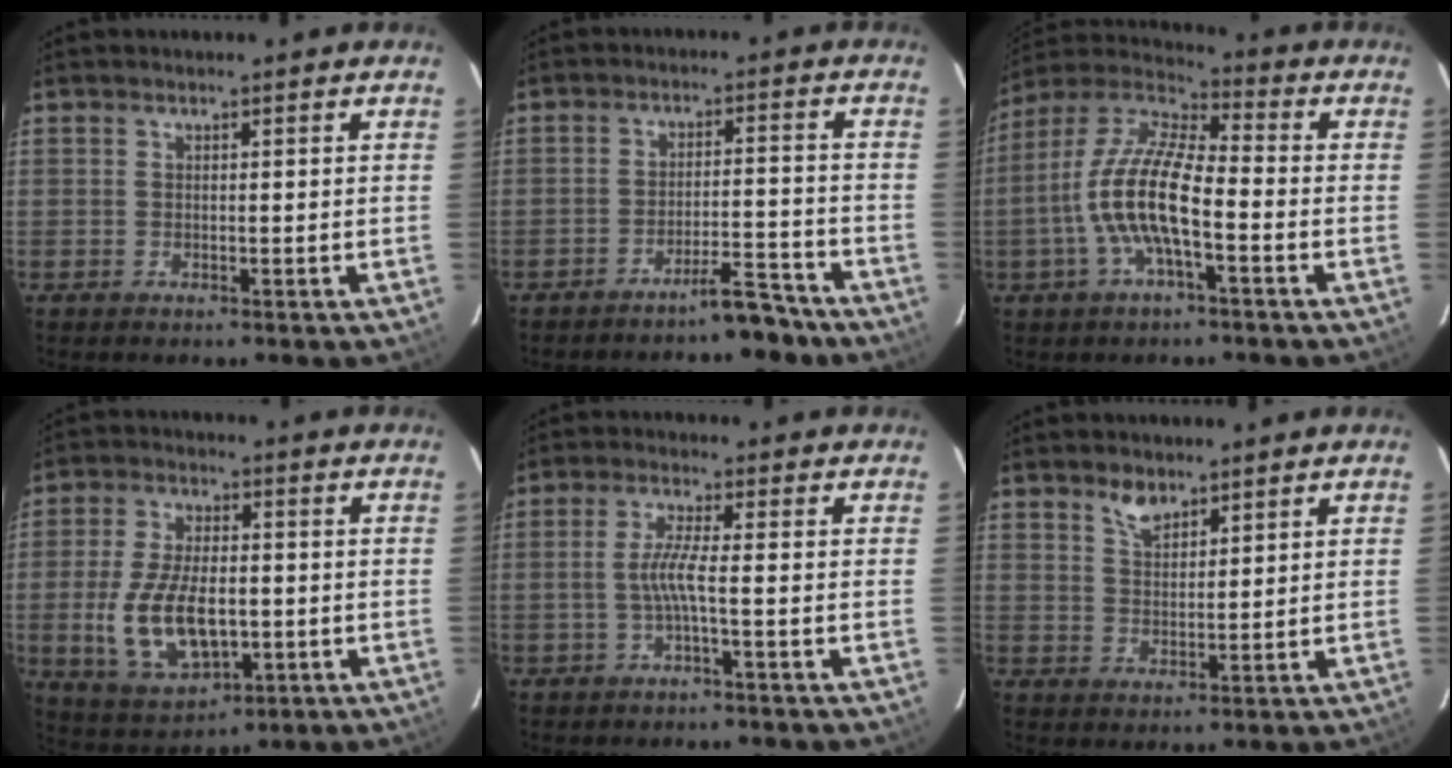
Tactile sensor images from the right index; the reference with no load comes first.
{"total": 6.4, "force": [-5.6, 1.5, 2.7], "torque": [-0.051, 0.018, -0.074]}
{"total": 13.9, "force": [-3.8, 4.2, 12.7], "torque": [-0.258, 0.004, -0.079]}
{"total": 14.0, "force": [-2.4, 7.2, 11.8], "torque": [-0.244, -0.009, -0.030]}
{"total": 3.6, "force": [-1.3, -0.6, 3.4], "torque": [-0.074, 0.001, -0.022]}
{"total": 3.7, "force": [2.9, 1.7, 1.7], "torque": [-0.027, 0.004, 0.053]}